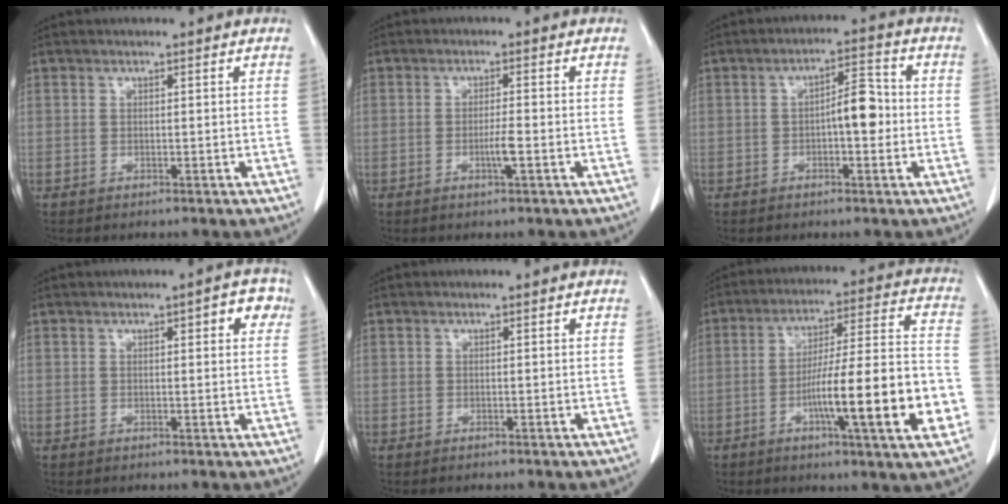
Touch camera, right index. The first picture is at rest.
{"total": 2.4, "force": [-0.7, -0.1, 2.3], "torque": [-0.040, -0.001, -0.011]}
{"total": 5.4, "force": [-0.4, 1.8, 5.1], "torque": [-0.074, 0.021, -0.005]}
{"total": 3.4, "force": [1.4, 1.0, 3.0], "torque": [-0.032, 0.008, 0.014]}
{"total": 0.0}
{"total": 17.8, "force": [-5.3, 0.8, 17.0], "torque": [-0.248, 0.006, -0.078]}